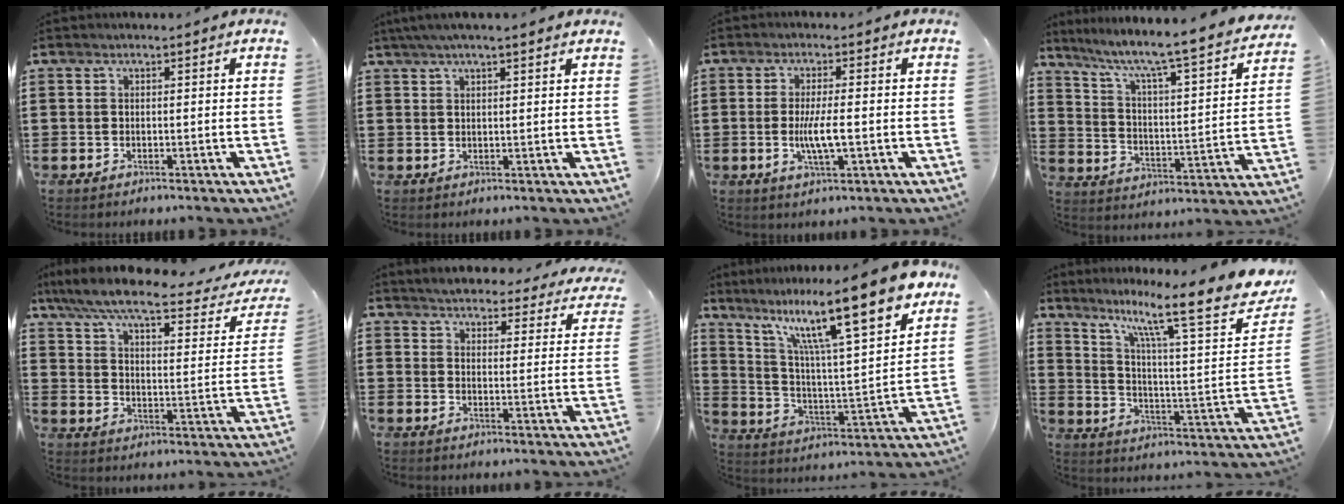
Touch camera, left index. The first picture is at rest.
{"total": 2.9, "force": [1.8, 0.1, 2.2], "torque": [-0.047, 0.005, 0.033]}
{"total": 5.0, "force": [-0.7, 0.8, 4.9], "torque": [-0.098, -0.005, -0.017]}
{"total": 5.4, "force": [4.6, -0.5, 2.9], "torque": [-0.080, -0.051, 0.061]}
{"total": 7.8, "force": [6.4, 0.5, 4.4], "torque": [-0.113, -0.035, 0.106]}
{"total": 4.2, "force": [4.2, 0.1, 0.3], "torque": [-0.029, -0.026, 0.070]}
{"total": 17.4, "force": [12.1, 2.4, 12.3], "torque": [-0.234, -0.070, 0.192]}
{"total": 15.2, "force": [10.9, 2.1, 10.5], "torque": [-0.196, -0.067, 0.167]}